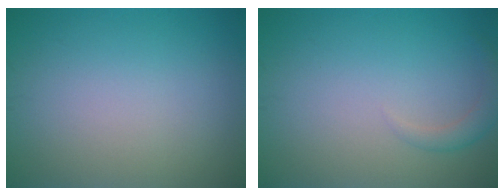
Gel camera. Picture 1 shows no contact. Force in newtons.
{"total": 1.5, "press": 1.5, "slide": 0.1}